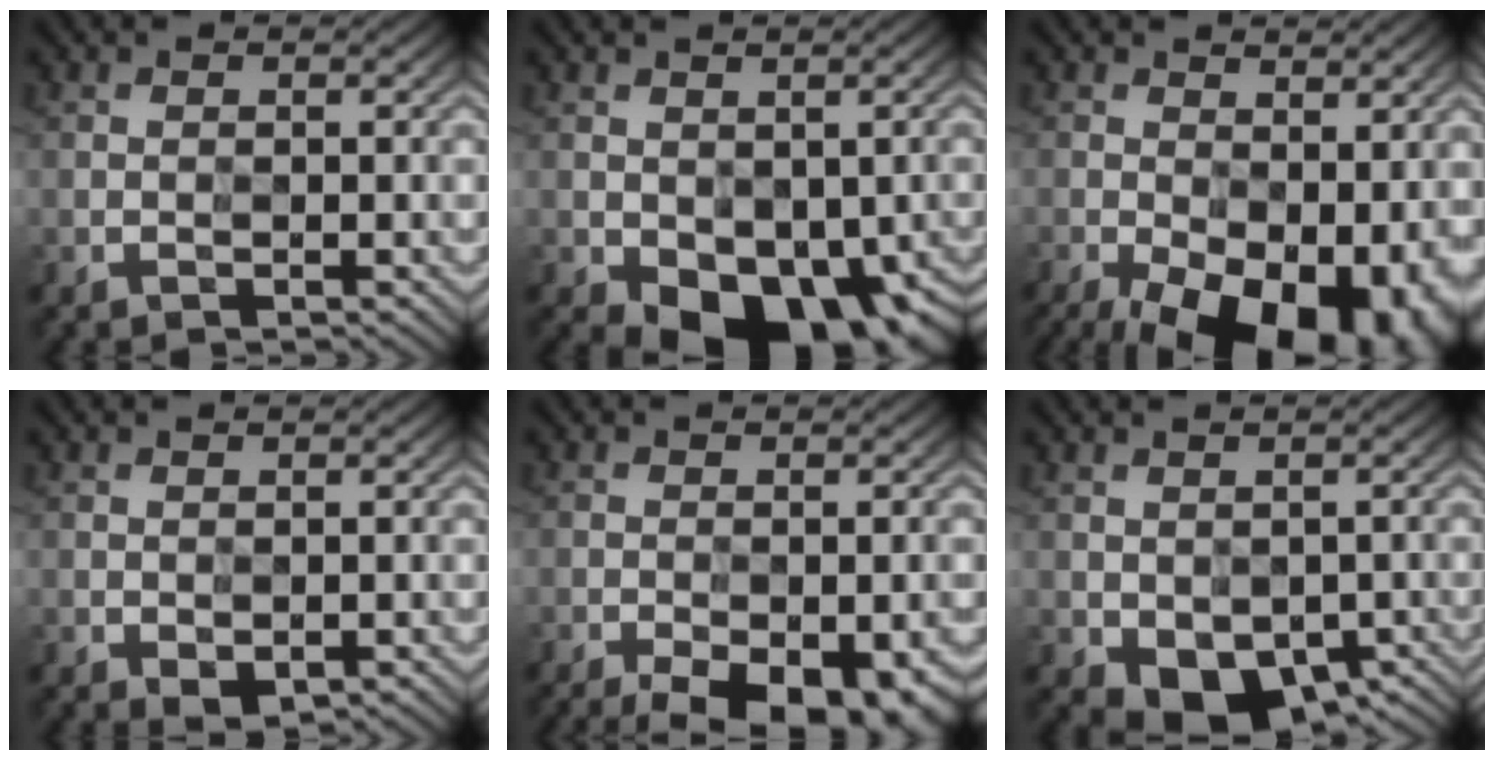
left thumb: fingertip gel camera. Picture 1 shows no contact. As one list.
[{"total": 8.6, "force": [-3.8, 5.0, 5.9], "torque": [-0.097, -0.013, -0.055]}, {"total": 17.4, "force": [-7.8, 9.5, 12.4], "torque": [-0.190, -0.031, -0.085]}, {"total": 1.3, "force": [-0.7, 0.9, 0.8], "torque": [-0.016, -0.003, -0.010]}, {"total": 9.9, "force": [-6.7, 3.6, 6.4], "torque": [-0.101, -0.020, -0.100]}, {"total": 4.3, "force": [-1.9, 2.9, 2.6], "torque": [-0.054, -0.010, -0.029]}]